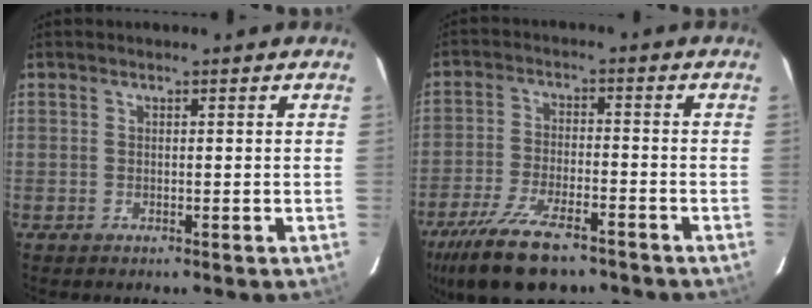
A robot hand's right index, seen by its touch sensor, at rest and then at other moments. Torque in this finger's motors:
{"motor_torque": [1.33, -0.80, 0.69, 0.17]}